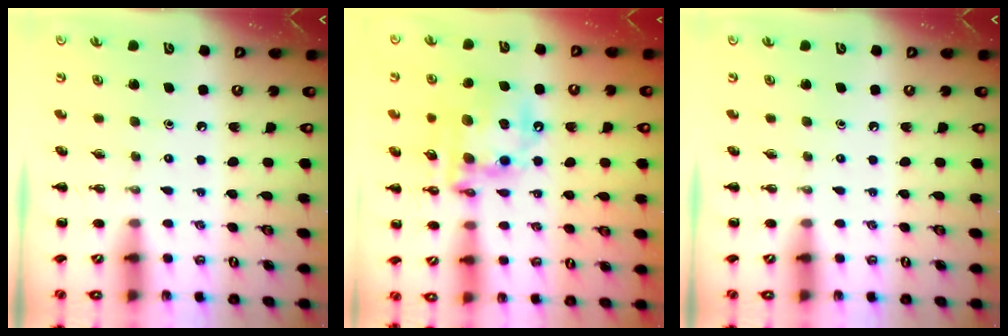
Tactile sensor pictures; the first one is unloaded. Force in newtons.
{"total": 17.3, "press": 16.9, "slide": 3.5}
{"total": 0.0}